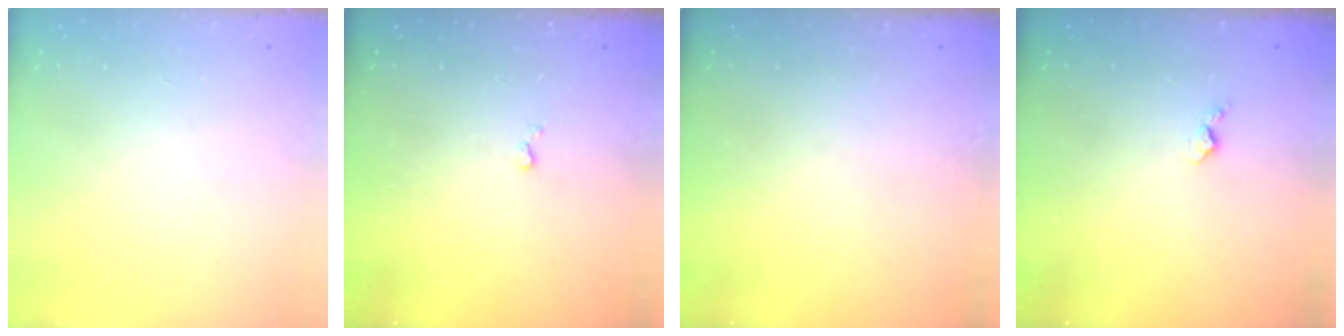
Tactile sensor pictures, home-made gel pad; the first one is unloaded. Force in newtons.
{"total": 3.0, "press": 3.0, "slide": 0.5}
{"total": 0.0}
{"total": 3.9, "press": 3.8, "slide": 0.4}